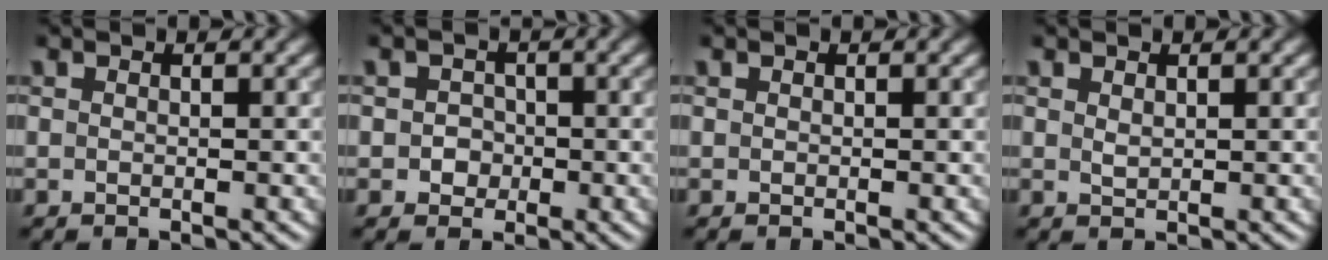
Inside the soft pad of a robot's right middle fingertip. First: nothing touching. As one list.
[{"total": 1.7, "force": [-0.3, 1.6, 0.4], "torque": [0.009, -0.001, -0.009]}, {"total": 0.0}, {"total": 0.7, "force": [0.4, 0.3, 0.4], "torque": [-0.012, -0.001, 0.011]}]